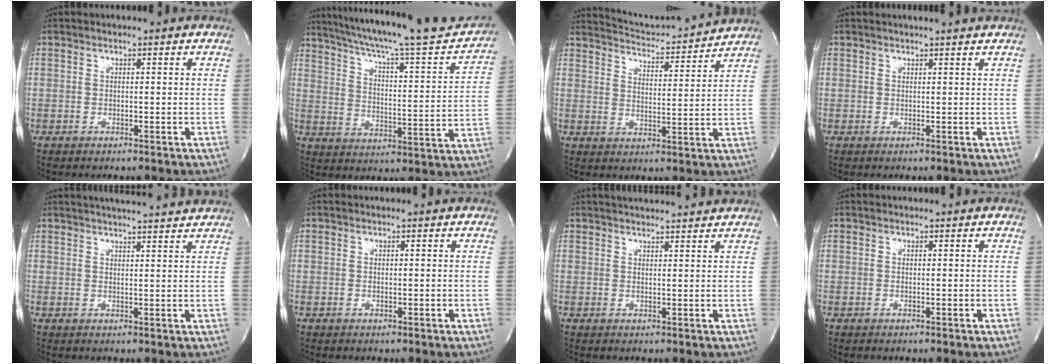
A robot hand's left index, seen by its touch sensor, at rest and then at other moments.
{"total": 25.5, "force": [22.6, 2.5, 11.4], "torque": [-0.181, -0.033, 0.303]}
{"total": 12.1, "force": [11.9, 0.2, 2.2], "torque": [-0.043, 0.001, 0.170]}
{"total": 3.6, "force": [3.4, -0.3, 1.2], "torque": [-0.017, 0.008, 0.036]}
{"total": 11.6, "force": [10.8, 0.6, 4.3], "torque": [-0.068, 0.018, 0.133]}
{"total": 0.0}
{"total": 9.4, "force": [8.9, 0.8, 2.9], "torque": [-0.044, 0.022, 0.109]}
{"total": 0.0}